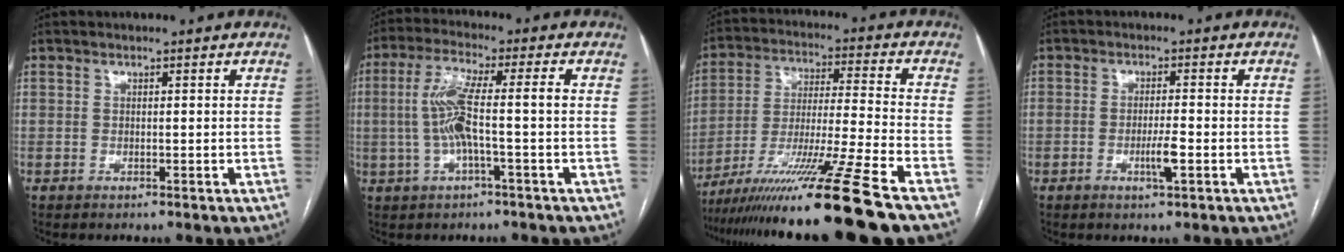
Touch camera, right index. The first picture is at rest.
{"total": 8.0, "force": [-0.7, 0.8, 7.9], "torque": [-0.167, 0.021, -0.015]}
{"total": 18.8, "force": [-14.2, -3.3, 11.9], "torque": [-0.217, -0.043, -0.245]}
{"total": 3.4, "force": [-1.2, 0.4, 3.2], "torque": [-0.059, -0.003, -0.020]}